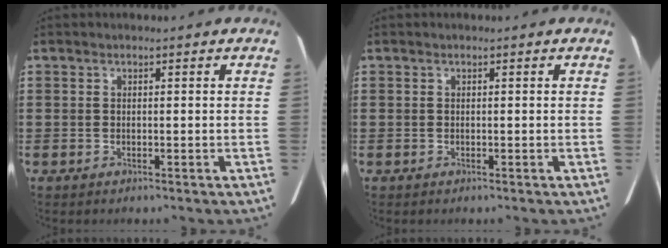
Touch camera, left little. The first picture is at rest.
{"total": 0.0}